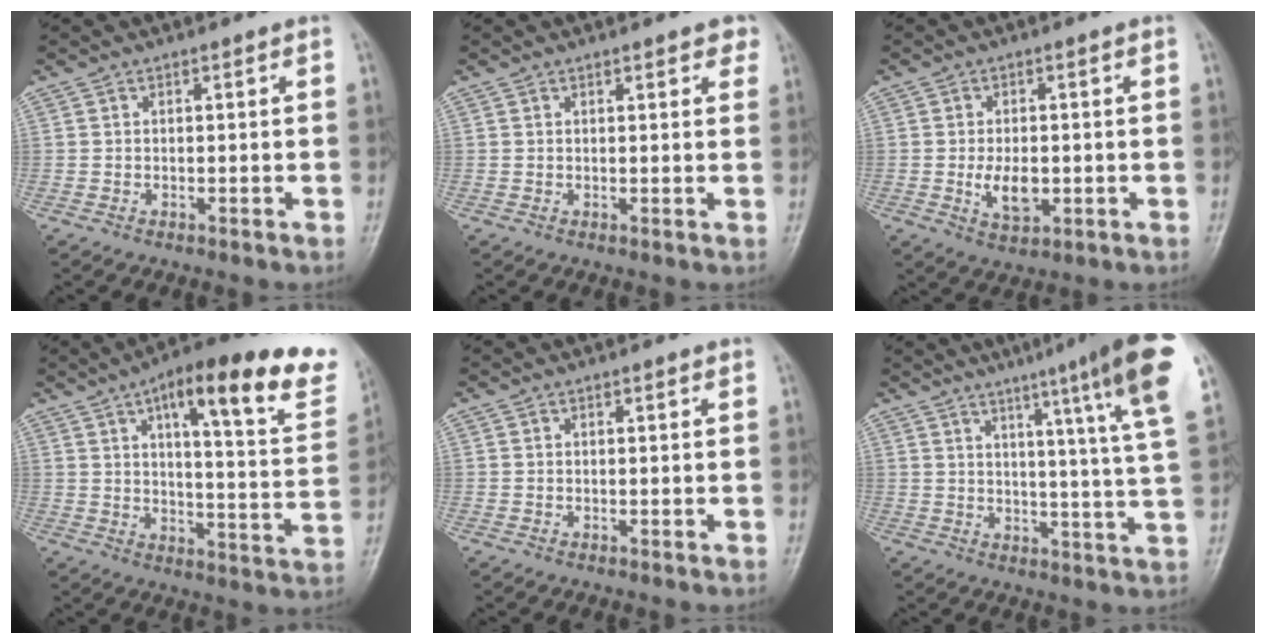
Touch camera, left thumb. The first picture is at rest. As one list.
[{"total": 3.3, "force": [2.1, 1.3, 2.1], "torque": [-0.009, -0.004, 0.022]}, {"total": 5.7, "force": [-0.9, 3.3, 4.6], "torque": [-0.075, -0.006, -0.010]}, {"total": 24.0, "force": [14.6, 6.4, 17.9], "torque": [-0.212, -0.042, 0.191]}, {"total": 0.7, "force": [0.4, 0.1, 0.5], "torque": [-0.006, -0.001, 0.005]}, {"total": 17.9, "force": [10.4, 0.3, 14.6], "torque": [-0.186, -0.043, 0.119]}]